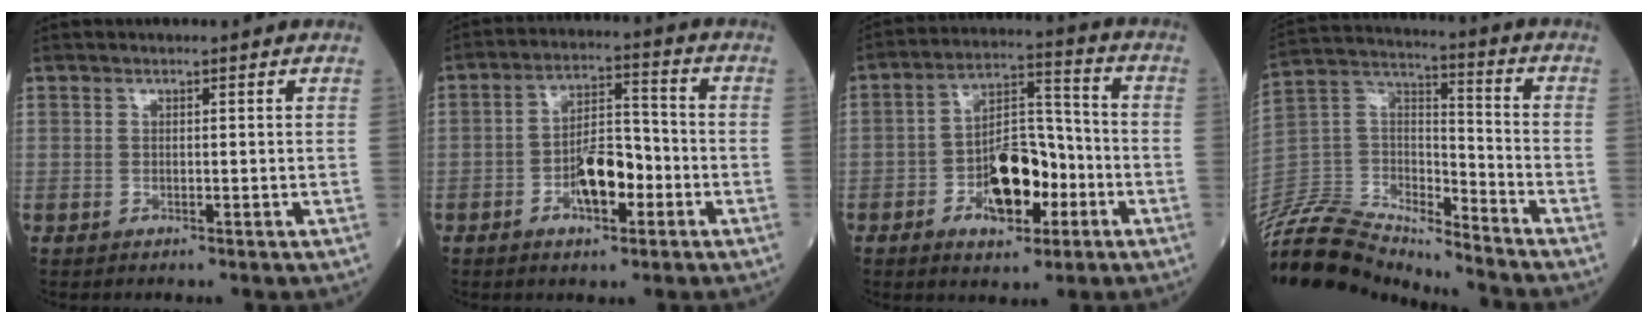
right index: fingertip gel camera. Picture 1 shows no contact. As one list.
[{"total": 8.0, "force": [-2.9, 3.1, 6.8], "torque": [-0.123, 0.013, -0.049]}, {"total": 11.0, "force": [-4.1, 5.0, 8.9], "torque": [-0.159, 0.017, -0.064]}, {"total": 18.6, "force": [-18.0, 2.7, 3.9], "torque": [-0.077, 0.041, -0.326]}]